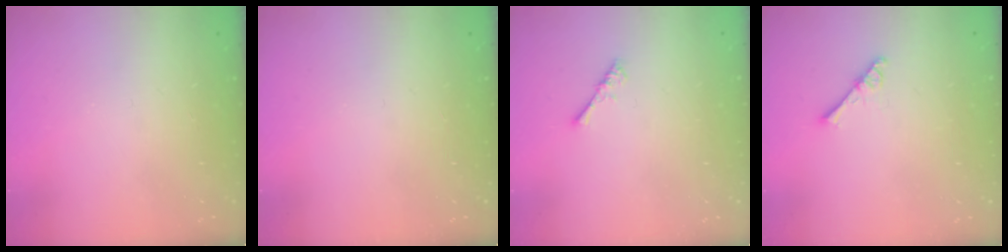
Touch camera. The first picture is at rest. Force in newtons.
{"total": 0.0}
{"total": 0.8, "press": 0.8, "slide": 0.3}
{"total": 2.5, "press": 2.5, "slide": 0.3}